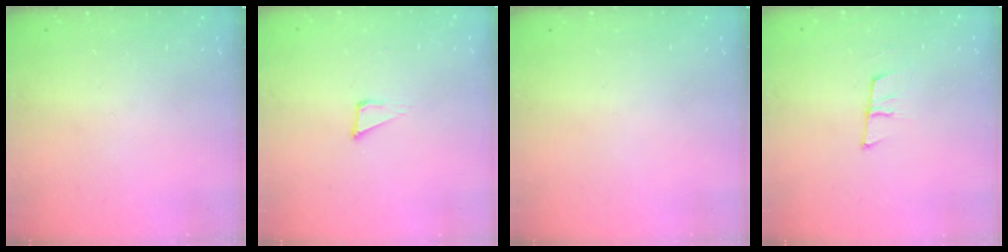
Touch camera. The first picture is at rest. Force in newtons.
{"total": 3.4, "press": 3.3, "slide": 0.9}
{"total": 0.0}
{"total": 6.9, "press": 6.3, "slide": 2.8}